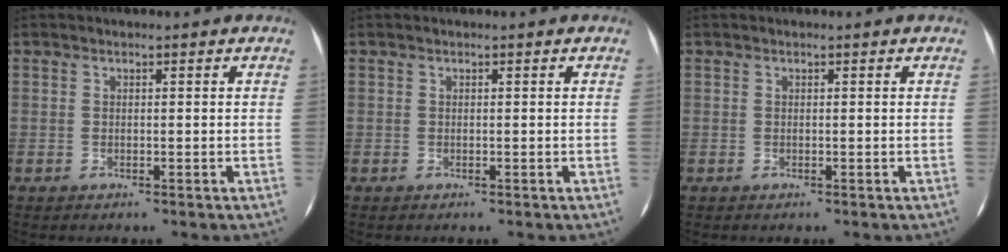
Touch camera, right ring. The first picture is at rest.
{"total": 0.0}
{"total": 0.0}